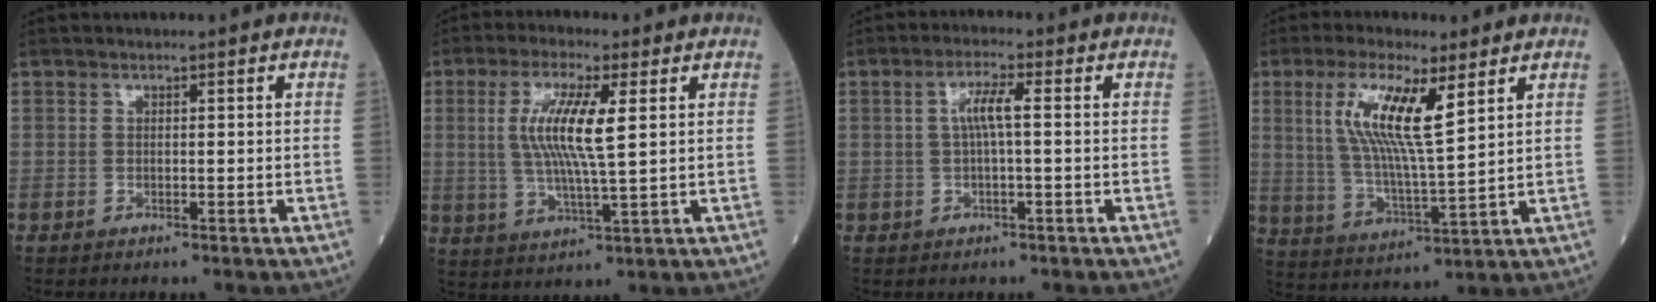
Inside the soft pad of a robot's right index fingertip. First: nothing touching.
{"total": 9.3, "force": [2.0, 0.6, 9.0], "torque": [-0.191, 0.000, 0.040]}
{"total": 3.8, "force": [0.5, 0.2, 3.7], "torque": [-0.074, 0.010, 0.011]}
{"total": 11.3, "force": [4.7, 1.3, 10.2], "torque": [-0.211, 0.001, 0.092]}